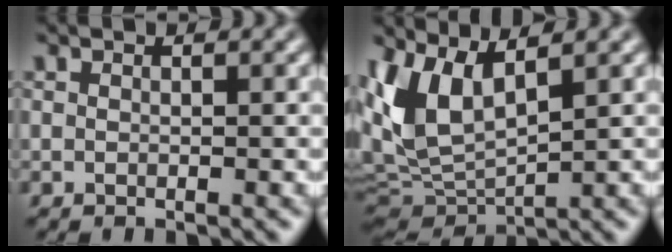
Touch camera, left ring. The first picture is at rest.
{"total": 7.7, "force": [2.2, 3.9, 6.2], "torque": [-0.154, 0.007, 0.050]}